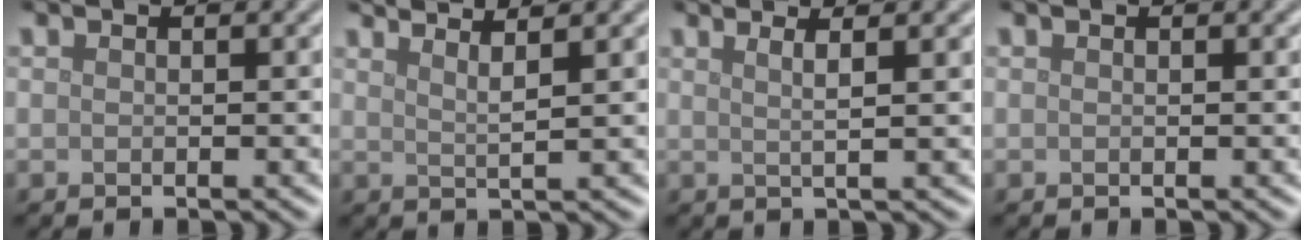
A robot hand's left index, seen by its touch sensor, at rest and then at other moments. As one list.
[{"total": 3.7, "force": [2.9, 0.8, 2.2], "torque": [-0.017, 0.015, 0.019]}, {"total": 4.3, "force": [2.3, 1.3, 3.3], "torque": [-0.033, 0.020, 0.000]}, {"total": 0.0}]